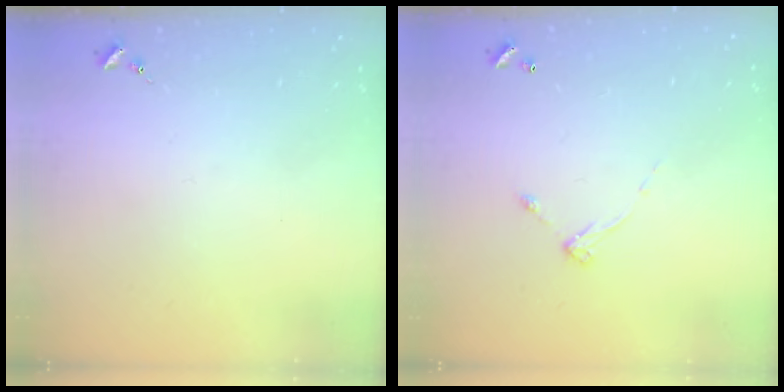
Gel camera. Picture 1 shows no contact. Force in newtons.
{"total": 5.4, "press": 5.4, "slide": 0.3}